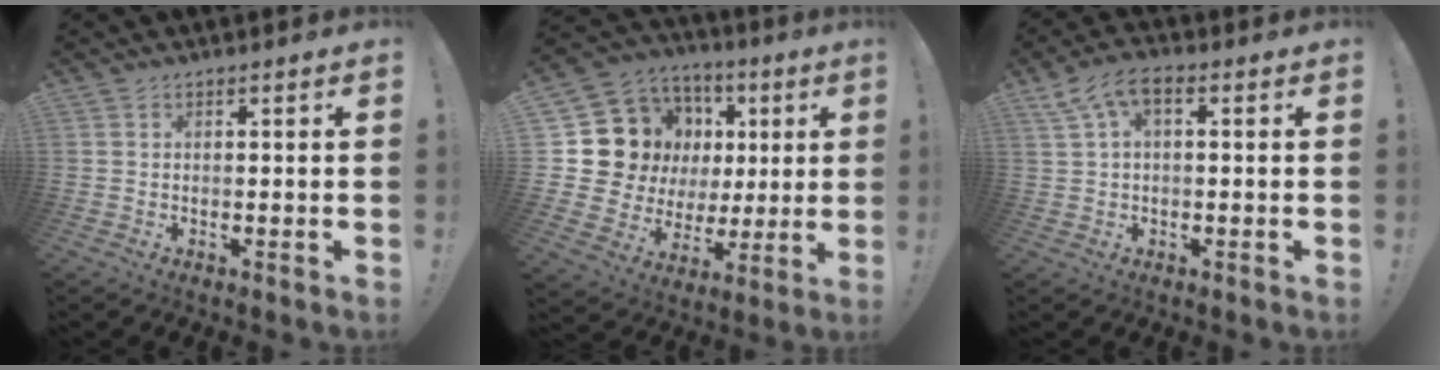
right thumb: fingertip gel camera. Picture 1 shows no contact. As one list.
[{"total": 15.7, "force": [4.0, 13.6, 6.6], "torque": [-0.103, -0.031, 0.109]}, {"total": 6.6, "force": [1.9, 3.3, 5.4], "torque": [-0.110, 0.002, 0.039]}]